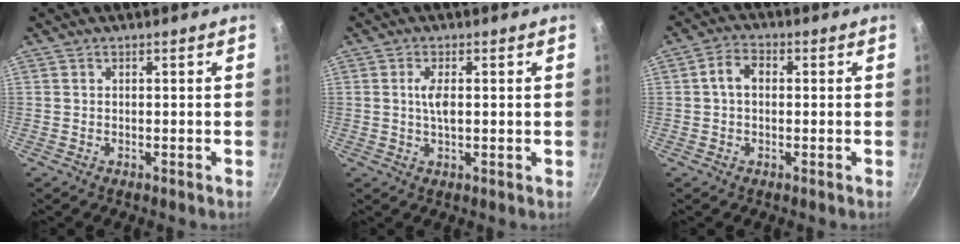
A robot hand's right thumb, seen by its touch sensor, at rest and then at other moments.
{"total": 3.7, "force": [0.4, 1.4, 3.3], "torque": [-0.061, 0.002, 0.006]}
{"total": 4.6, "force": [0.3, 3.3, 3.2], "torque": [-0.051, 0.013, -0.003]}